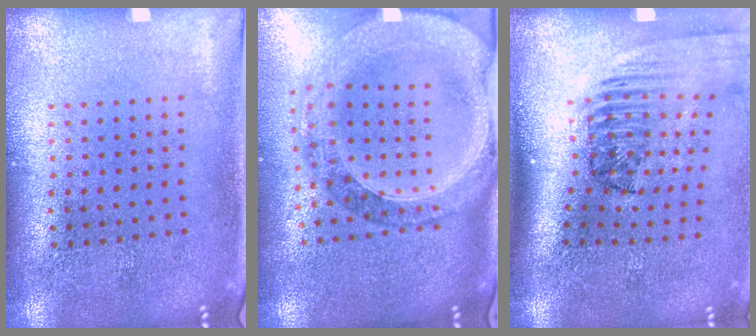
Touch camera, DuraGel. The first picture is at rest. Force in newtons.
{"total": 1.8, "press": 1.7, "slide": 0.5}
{"total": 2.4, "press": 1.7, "slide": 1.7}